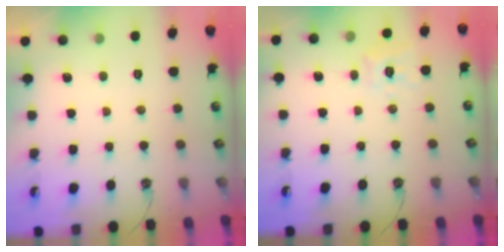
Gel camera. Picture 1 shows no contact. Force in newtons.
{"total": 10.0, "press": 9.9, "slide": 1.1}